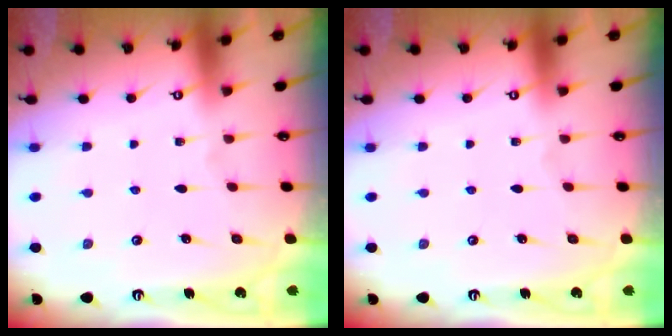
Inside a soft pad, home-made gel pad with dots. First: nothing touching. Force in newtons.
{"total": 0.0}